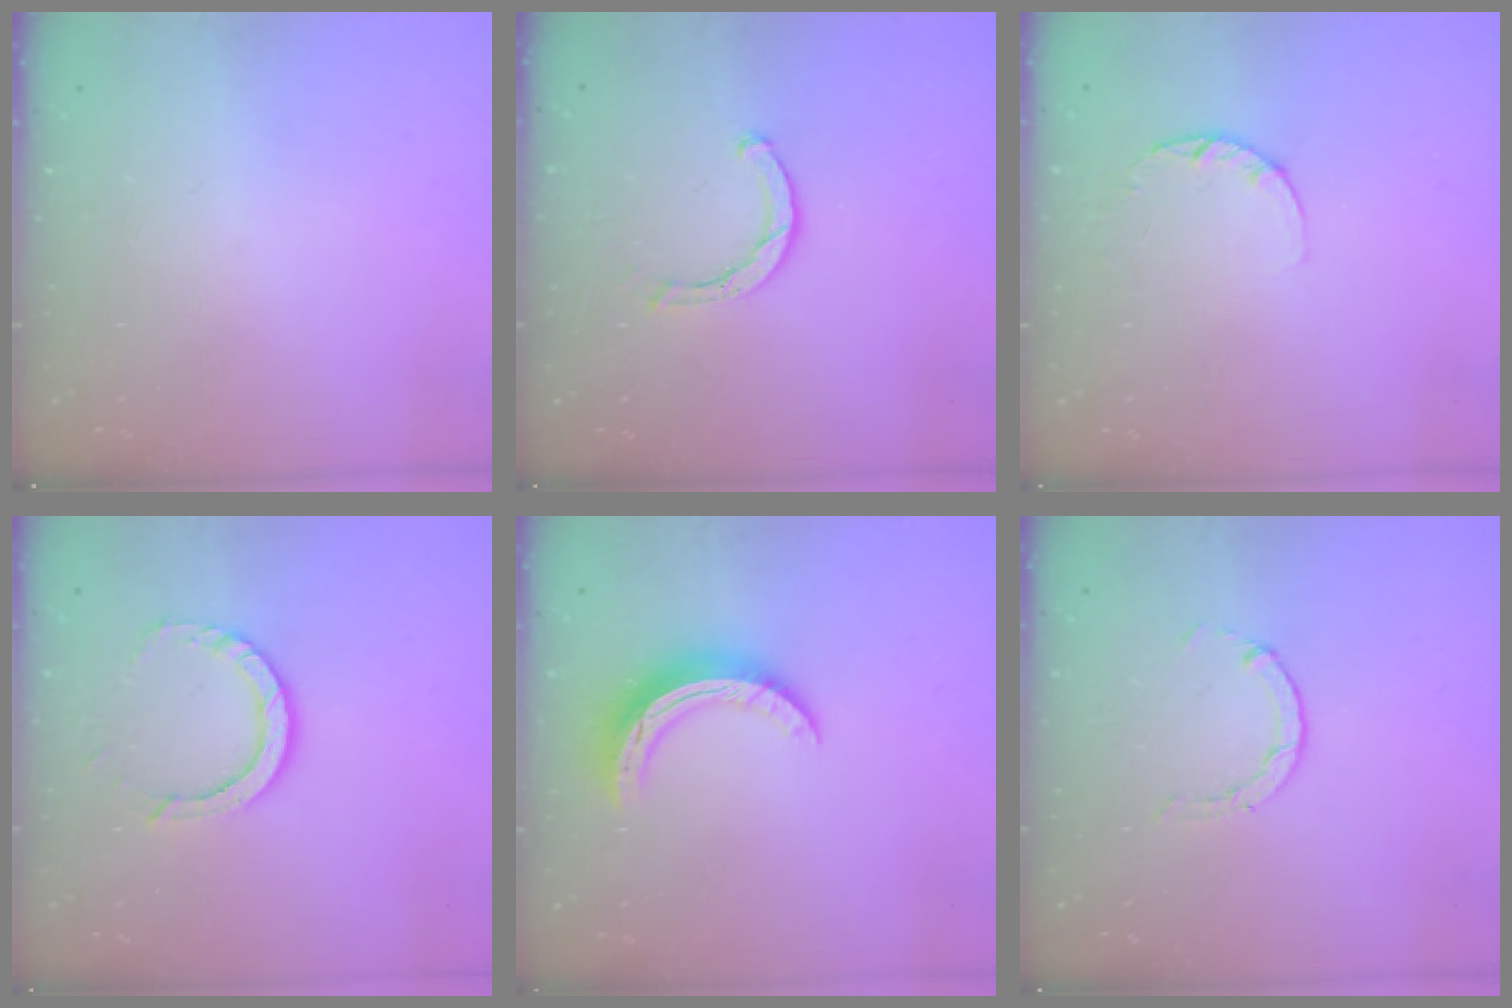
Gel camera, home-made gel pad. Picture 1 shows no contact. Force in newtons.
{"total": 1.6, "press": 1.6, "slide": 0.2}
{"total": 2.6, "press": 2.5, "slide": 0.4}
{"total": 8.6, "press": 8.5, "slide": 1.3}
{"total": 9.9, "press": 9.9, "slide": 0.5}
{"total": 0.6, "press": 0.6, "slide": 0.2}